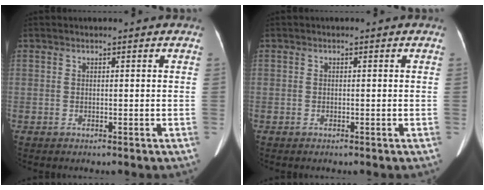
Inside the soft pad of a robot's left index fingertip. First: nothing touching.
{"total": 0.0}